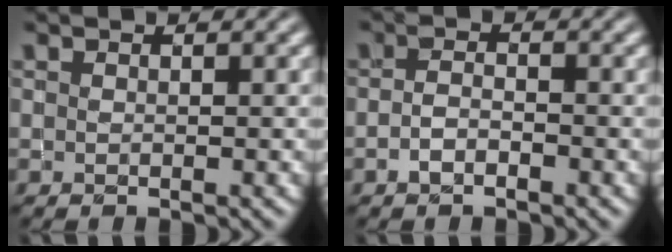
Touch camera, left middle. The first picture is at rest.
{"total": 1.3, "force": [-0.9, 0.5, 0.8], "torque": [-0.016, 0.005, -0.021]}